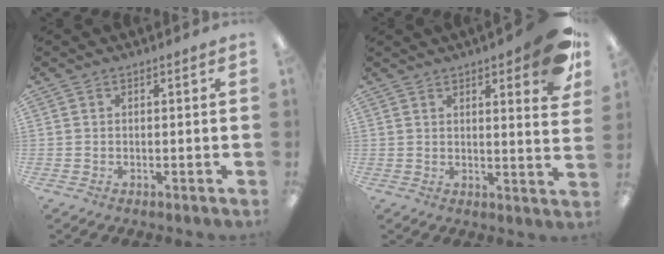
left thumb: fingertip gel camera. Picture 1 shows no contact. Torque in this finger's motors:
{"motor_torque": [1.60, 1.14, 1.36, -0.95, 0.10]}